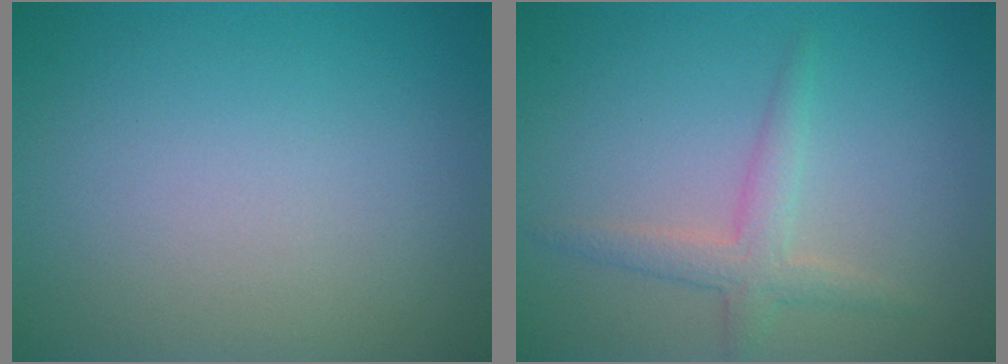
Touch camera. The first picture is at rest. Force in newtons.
{"total": 2.4, "press": 2.4, "slide": 0.1}